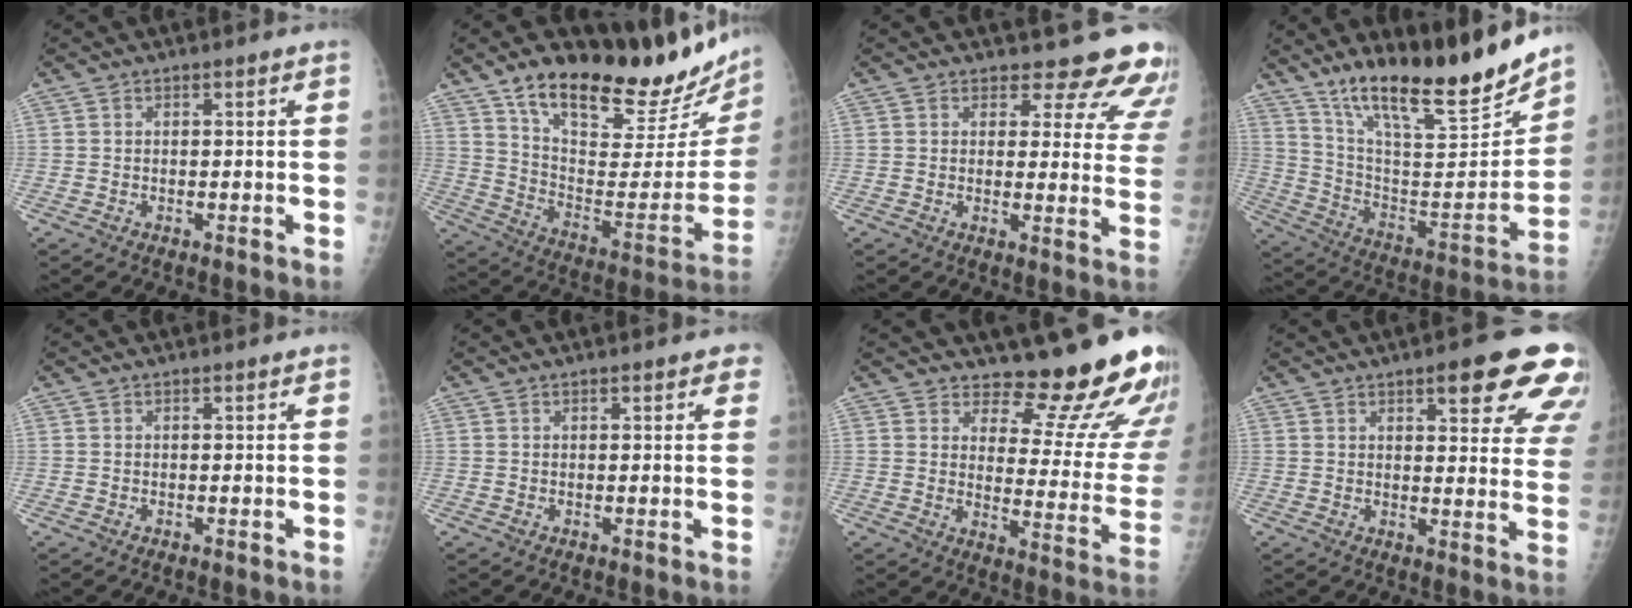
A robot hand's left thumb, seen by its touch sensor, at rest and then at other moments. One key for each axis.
{"total": 26.4, "fx": 21.0, "fy": 7.4, "fz": 14.2, "tx": -0.174, "ty": -0.109, "tz": 0.319}
{"total": 12.6, "fx": 11.7, "fy": 4.4, "fz": 1.6, "tx": 0.033, "ty": -0.091, "tz": 0.105}
{"total": 23.1, "fx": 18.1, "fy": 4.5, "fz": 13.6, "tx": -0.187, "ty": -0.100, "tz": 0.308}
{"total": 0.0}
{"total": 2.0, "fx": 1.1, "fy": 0.9, "fz": 1.4, "tx": -0.008, "ty": -0.001, "tz": 0.010}
{"total": 16.1, "fx": 14.8, "fy": 3.6, "fz": 5.2, "tx": -0.022, "ty": -0.158, "tz": 0.176}
{"total": 16.1, "fx": 9.3, "fy": 4.8, "fz": 12.2, "tx": -0.121, "ty": -0.035, "tz": 0.110}